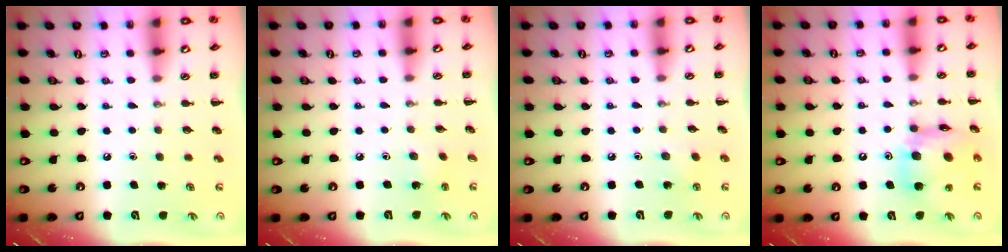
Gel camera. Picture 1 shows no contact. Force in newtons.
{"total": 2.4, "press": 2.3, "slide": 0.6}
{"total": 2.4, "press": 2.3, "slide": 0.6}
{"total": 13.9, "press": 13.3, "slide": 3.9}